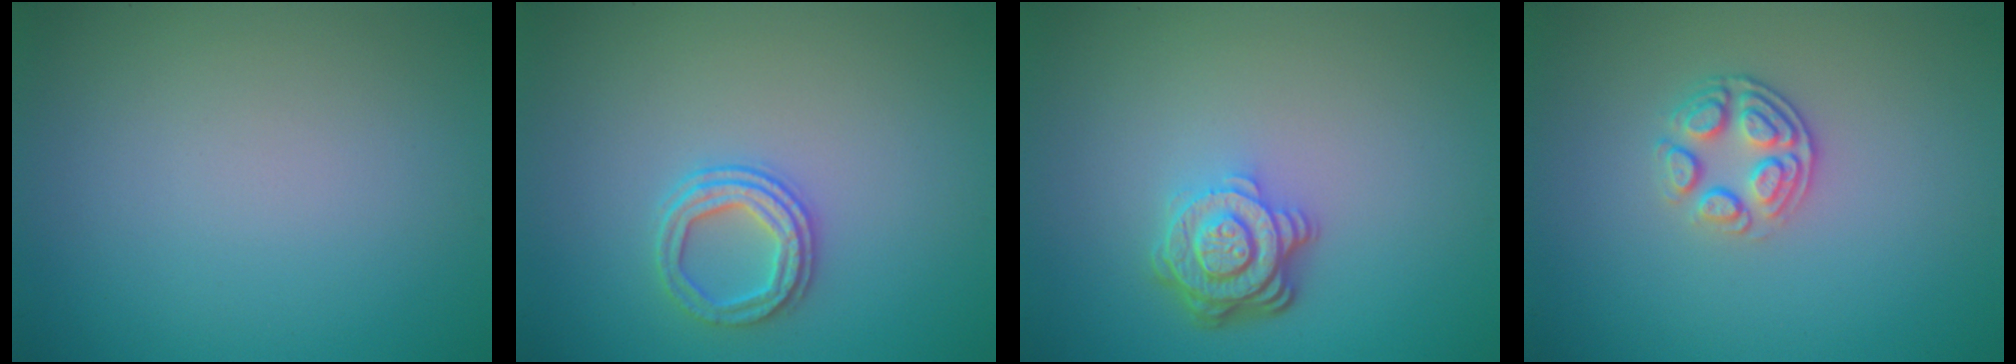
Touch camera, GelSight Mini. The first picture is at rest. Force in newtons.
{"total": 2.5, "press": 2.3, "slide": 1.0}
{"total": 4.4, "press": 3.3, "slide": 2.9}
{"total": 2.7, "press": 2.4, "slide": 1.2}